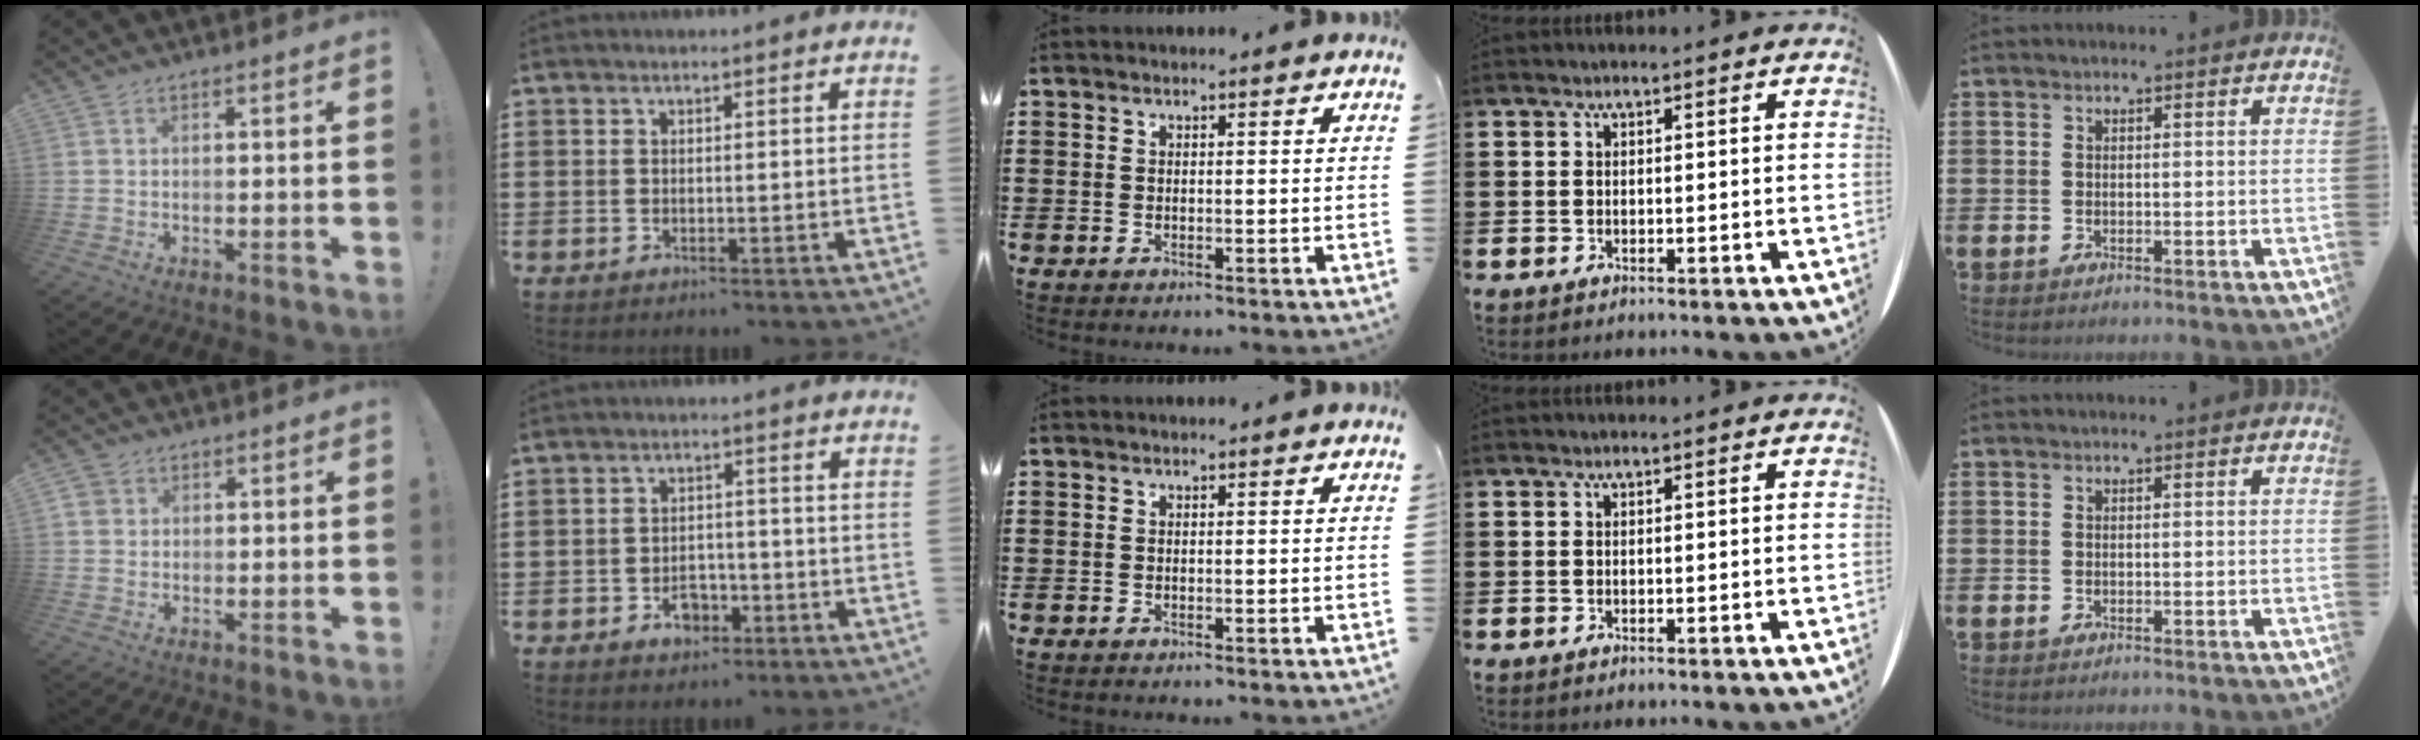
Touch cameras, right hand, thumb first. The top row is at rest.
{"thumb": {"total": 2.4, "force": [0.9, 2.1, 0.5], "torque": [-0.013, 0.002, 0.018]}, "index": {"total": 3.9, "force": [-2.1, 2.5, 2.1], "torque": [-0.039, 0.004, -0.037]}}